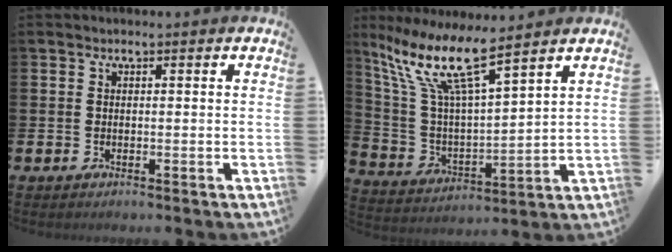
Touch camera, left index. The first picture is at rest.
{"total": 11.0, "force": [8.2, 1.9, 7.1], "torque": [-0.173, -0.040, 0.137]}